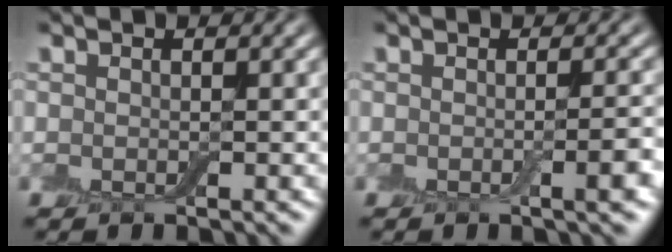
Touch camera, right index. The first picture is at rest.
{"total": 2.2, "force": [-0.5, 0.4, 2.1], "torque": [-0.026, 0.002, -0.009]}